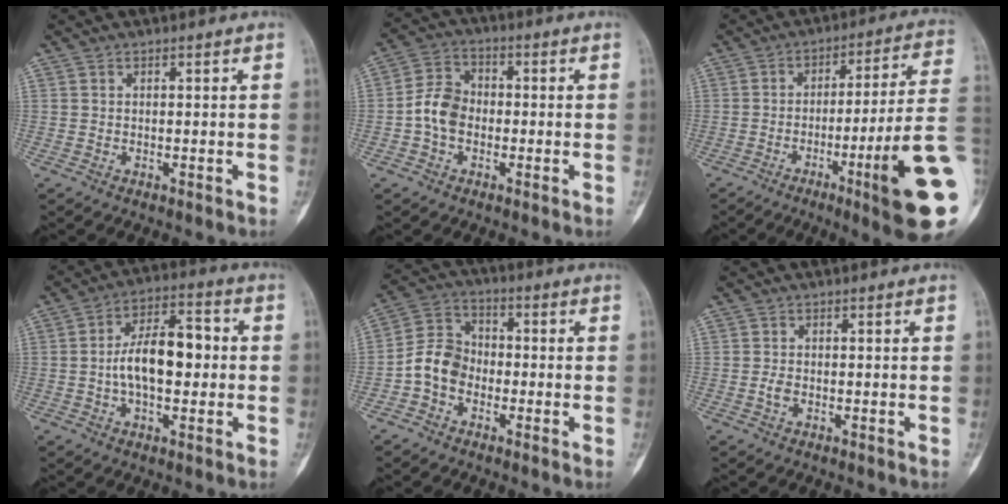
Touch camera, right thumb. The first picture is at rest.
{"total": 7.1, "force": [-1.4, 5.4, 4.5], "torque": [-0.071, 0.025, -0.040]}
{"total": 19.3, "force": [-6.1, 0.6, 18.3], "torque": [-0.215, 0.014, -0.093]}
{"total": 12.0, "force": [-0.5, 6.3, 10.3], "torque": [-0.160, 0.033, -0.014]}
{"total": 7.8, "force": [-2.5, 6.2, 4.0], "torque": [-0.062, 0.033, -0.061]}
{"total": 1.4, "force": [-0.4, 0.8, 1.0], "torque": [-0.023, 0.000, -0.010]}